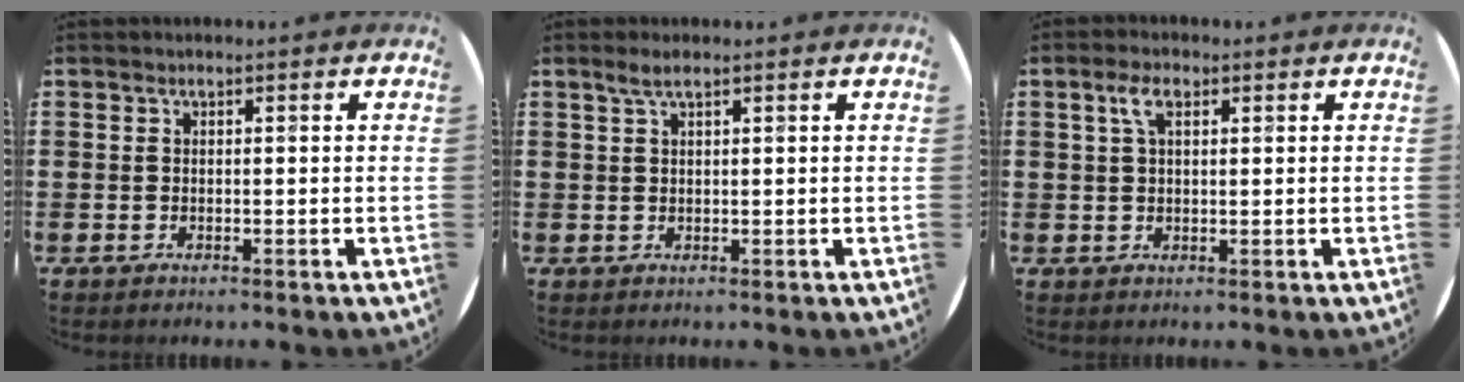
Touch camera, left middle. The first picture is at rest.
{"total": 1.7, "force": [1.2, 0.3, 1.2], "torque": [-0.024, 0.004, 0.021]}
{"total": 3.3, "force": [1.7, 1.5, 2.5], "torque": [-0.054, 0.011, 0.028]}